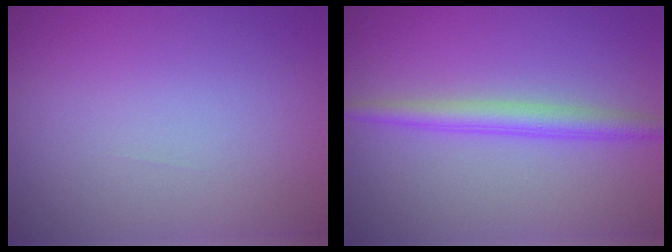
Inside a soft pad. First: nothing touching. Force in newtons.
{"total": 2.7, "press": 2.7, "slide": 0.0}